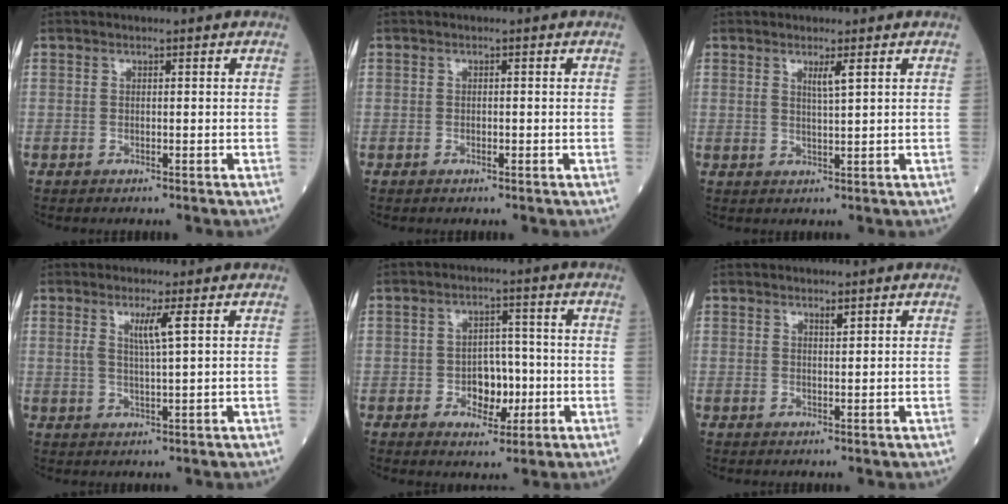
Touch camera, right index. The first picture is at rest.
{"total": 0.7, "force": [-0.3, 0.3, 0.6], "torque": [-0.013, -0.001, -0.004]}
{"total": 2.2, "force": [1.2, -0.2, 1.9], "torque": [-0.038, -0.006, 0.020]}
{"total": 4.2, "force": [1.6, -0.5, 3.9], "torque": [-0.076, -0.005, 0.028]}
{"total": 6.0, "force": [-1.4, 3.8, 4.4], "torque": [-0.063, 0.010, -0.018]}
{"total": 1.0, "force": [0.8, 0.1, 0.6], "torque": [-0.012, -0.003, 0.014]}